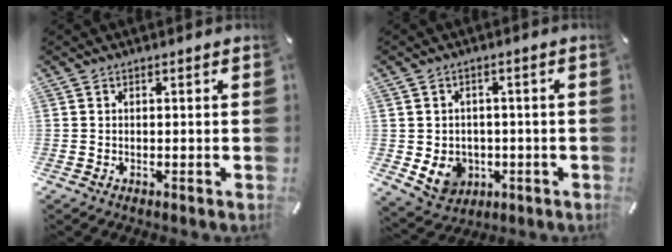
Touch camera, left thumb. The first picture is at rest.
{"total": 7.2, "force": [-1.2, 6.6, 2.7], "torque": [-0.048, 0.001, -0.019]}